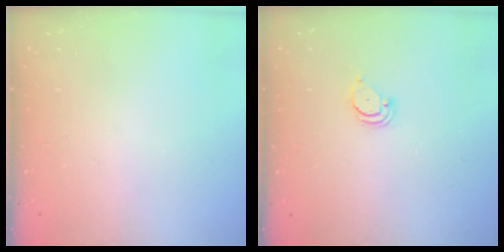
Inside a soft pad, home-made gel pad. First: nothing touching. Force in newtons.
{"total": 2.1, "press": 2.1, "slide": 0.1}